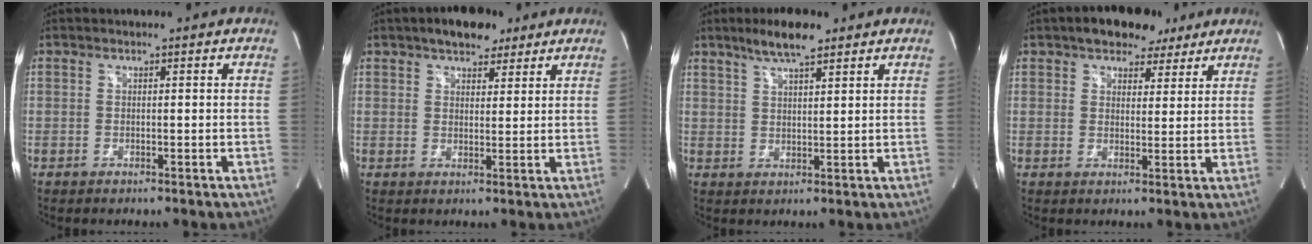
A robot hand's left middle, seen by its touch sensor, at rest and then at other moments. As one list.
[{"total": 6.5, "force": [4.6, 2.9, 3.5], "torque": [-0.052, 0.014, 0.072]}, {"total": 6.5, "force": [4.7, 1.1, 4.4], "torque": [-0.087, 0.008, 0.083]}, {"total": 7.8, "force": [5.6, 4.0, 3.7], "torque": [-0.046, 0.019, 0.084]}]